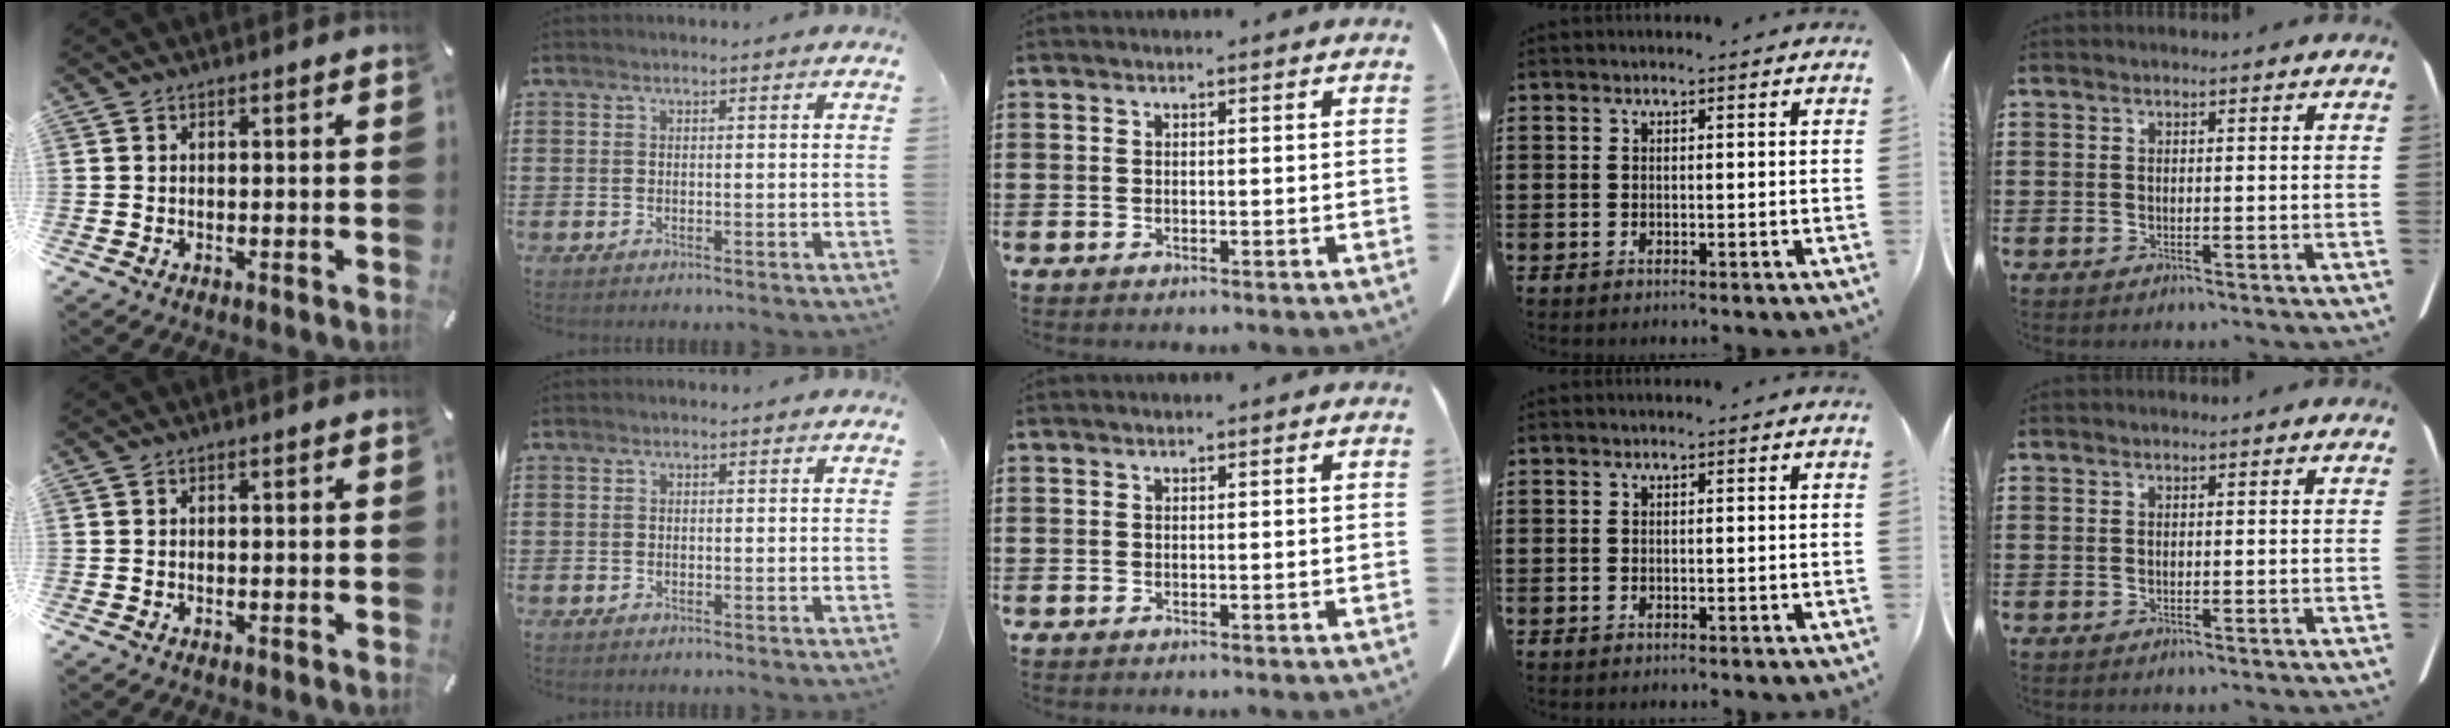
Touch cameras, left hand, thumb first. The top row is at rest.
{}